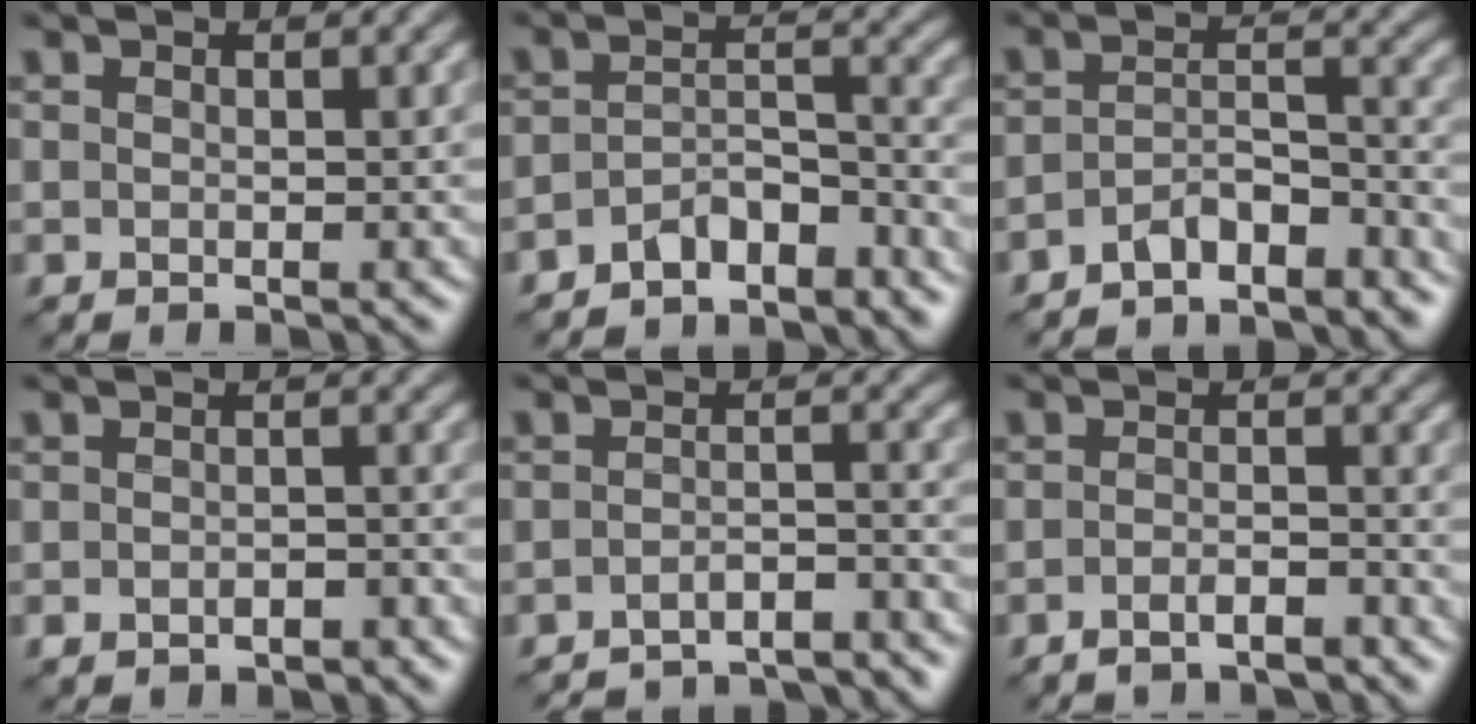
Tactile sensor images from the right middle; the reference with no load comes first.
{"total": 5.0, "force": [-4.4, 1.6, 1.9], "torque": [-0.033, 0.002, -0.080]}
{"total": 4.3, "force": [-3.8, 1.0, 1.7], "torque": [-0.035, 0.003, -0.073]}
{"total": 1.9, "force": [-1.4, 0.9, 0.9], "torque": [-0.017, 0.002, -0.024]}
{"total": 6.4, "force": [-6.1, 0.7, 1.6], "torque": [-0.025, -0.007, -0.088]}
{"total": 2.1, "force": [-1.8, 0.3, 1.0], "torque": [-0.021, 0.001, -0.035]}